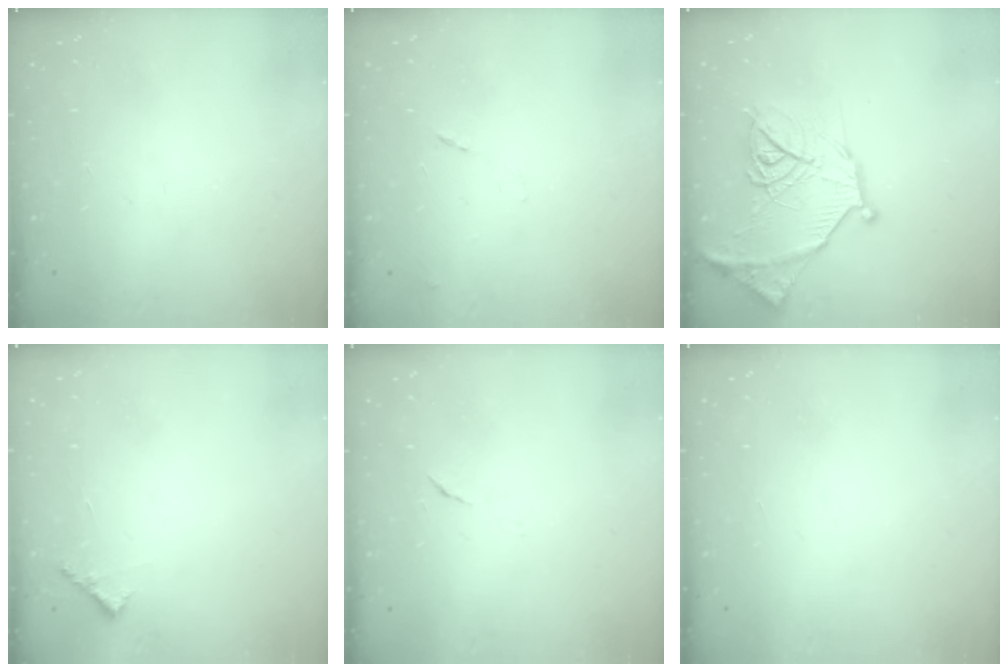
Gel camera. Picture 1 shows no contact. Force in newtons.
{"total": 7.6, "press": 7.6, "slide": 0.9}
{"total": 16.8, "press": 16.7, "slide": 1.5}
{"total": 5.8, "press": 5.8, "slide": 0.5}
{"total": 3.9, "press": 3.9, "slide": 0.4}
{"total": 1.6, "press": 1.6, "slide": 0.1}